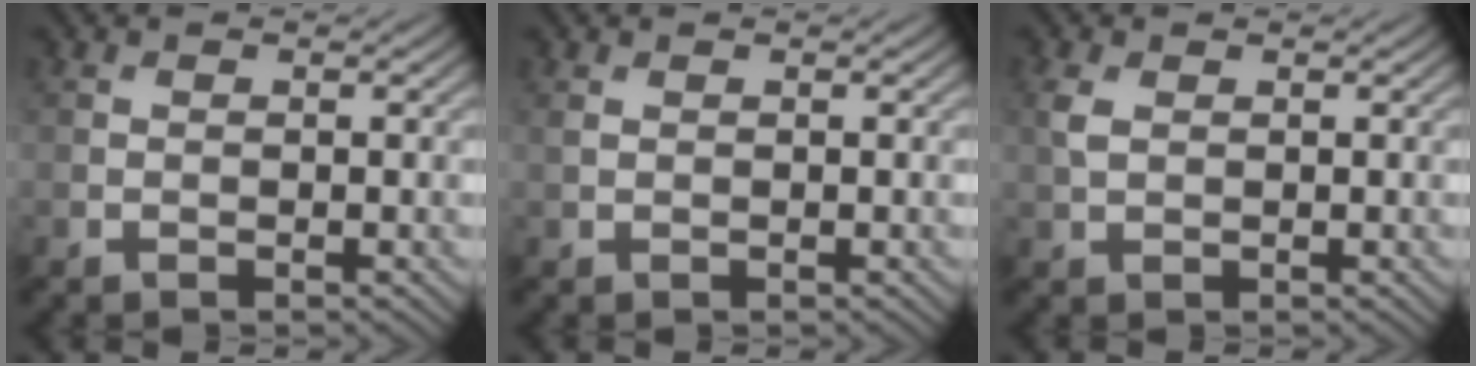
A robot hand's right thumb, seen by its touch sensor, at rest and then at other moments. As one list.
[{"total": 0.7, "force": [0.3, 0.4, 0.5], "torque": [-0.018, 0.002, 0.007]}, {"total": 2.1, "force": [0.6, 1.3, 1.5], "torque": [-0.047, 0.003, 0.012]}]